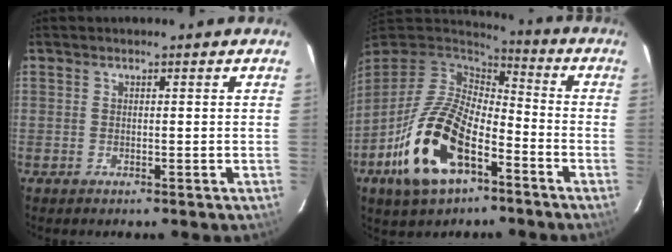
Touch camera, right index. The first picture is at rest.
{"total": 19.4, "force": [-8.8, 9.8, 14.2], "torque": [-0.306, -0.023, -0.161]}